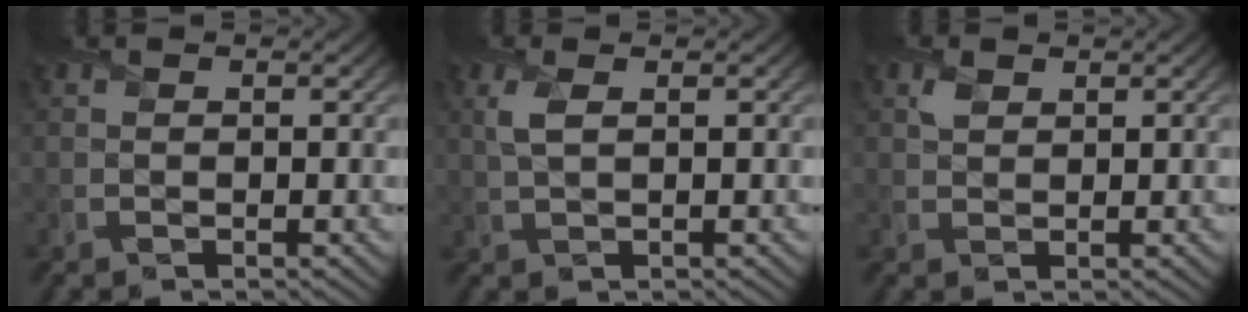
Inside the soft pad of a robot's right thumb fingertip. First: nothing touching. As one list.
[{"total": 2.2, "force": [0.8, 0.8, 1.9], "torque": [-0.055, 0.005, 0.017]}, {"total": 1.4, "force": [0.9, 0.9, 0.5], "torque": [-0.014, 0.001, 0.016]}]